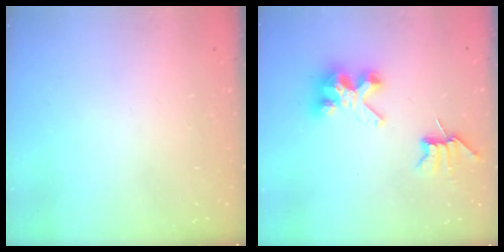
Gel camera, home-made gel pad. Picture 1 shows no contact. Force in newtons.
{"total": 7.5, "press": 7.5, "slide": 0.6}